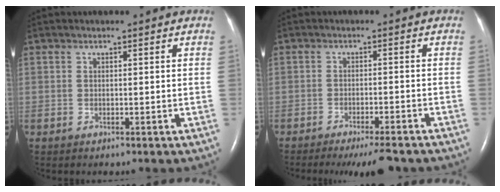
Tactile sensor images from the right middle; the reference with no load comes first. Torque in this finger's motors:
{"motor_torque": [0.25, -0.26, 0.13, 0.03]}